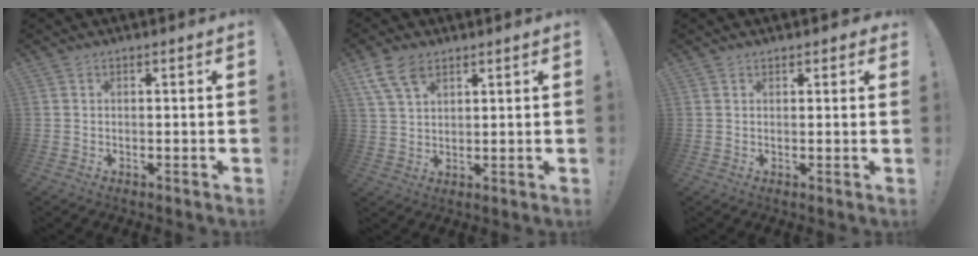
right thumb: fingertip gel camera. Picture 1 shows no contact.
{"total": 8.3, "force": [5.1, 4.4, 4.7], "torque": [-0.099, -0.008, 0.103]}
{"total": 1.5, "force": [1.0, 0.9, 0.7], "torque": [-0.006, -0.003, 0.017]}